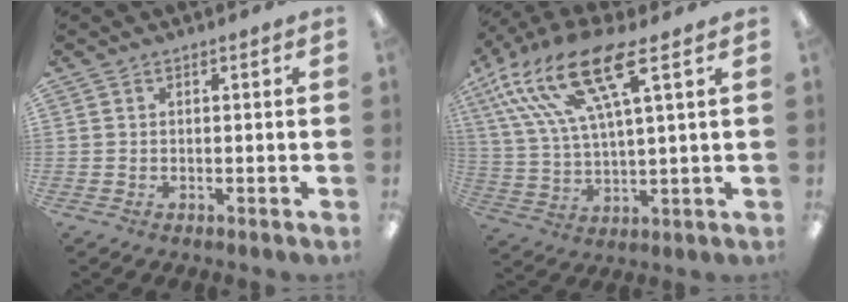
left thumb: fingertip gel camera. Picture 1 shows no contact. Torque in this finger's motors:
{"motor_torque": [0.50, 0.62, 1.93, -0.84, 0.61]}